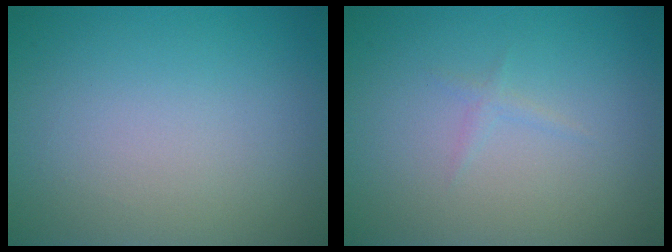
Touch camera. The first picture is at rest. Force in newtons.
{"total": 0.7, "press": 0.7, "slide": 0.1}